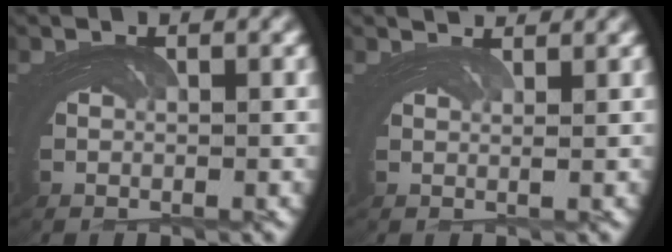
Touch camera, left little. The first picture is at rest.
{"total": 2.5, "force": [1.7, -1.5, -0.9], "torque": [0.028, 0.015, 0.021]}